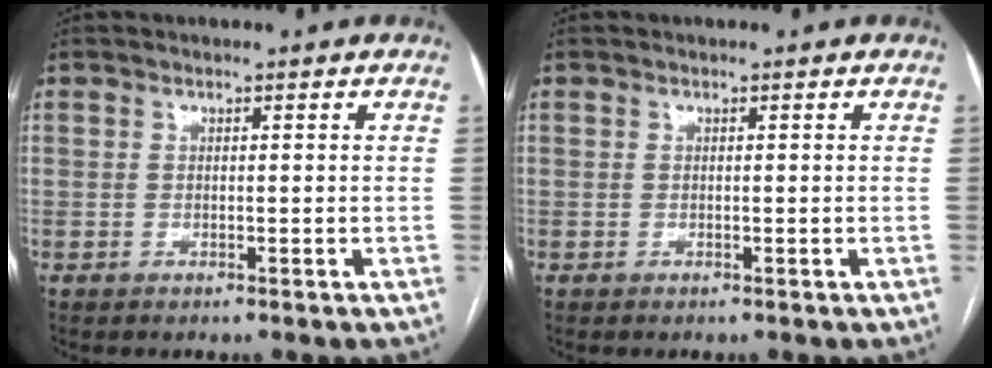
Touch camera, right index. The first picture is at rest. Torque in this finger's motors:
{"motor_torque": [0.00, 0.00, 0.00, 0.00]}